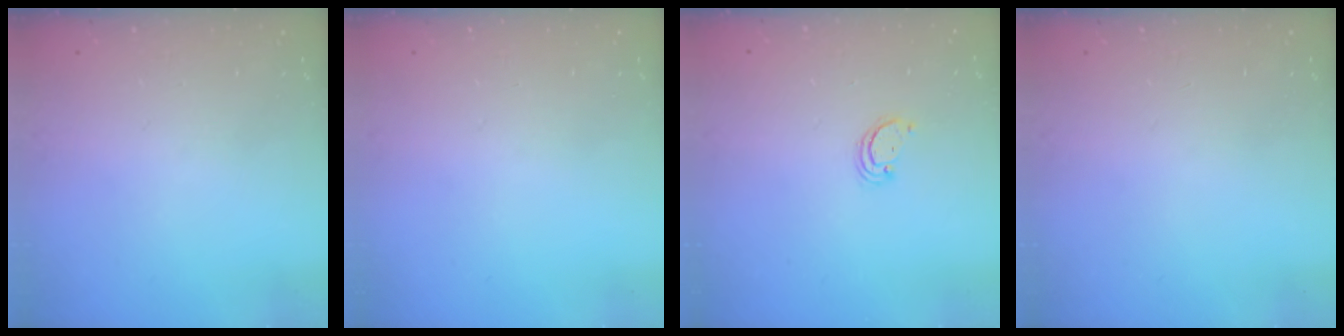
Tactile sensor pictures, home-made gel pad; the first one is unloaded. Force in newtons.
{"total": 0.0}
{"total": 2.4, "press": 2.4, "slide": 0.2}
{"total": 0.0}